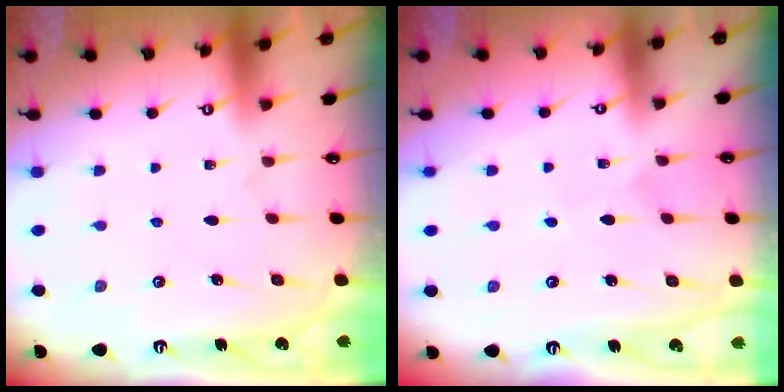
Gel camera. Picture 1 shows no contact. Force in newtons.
{"total": 3.6, "press": 3.5, "slide": 0.4}